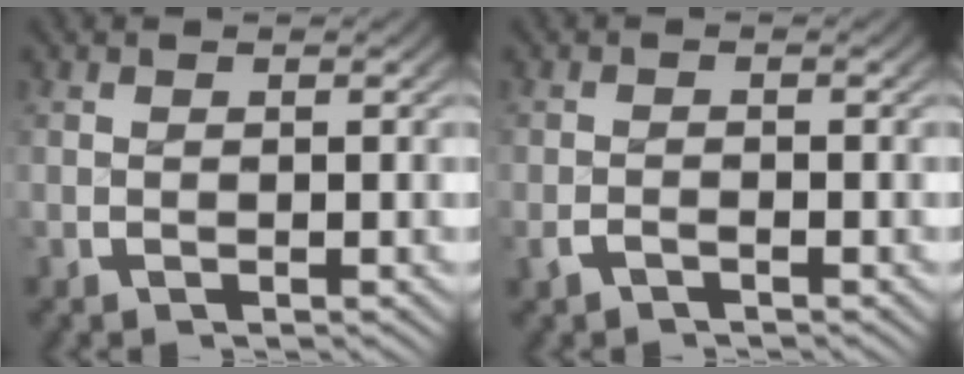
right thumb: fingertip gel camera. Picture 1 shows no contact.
{"total": 1.2, "force": [-1.1, 0.2, 0.0], "torque": [-0.008, -0.004, -0.020]}